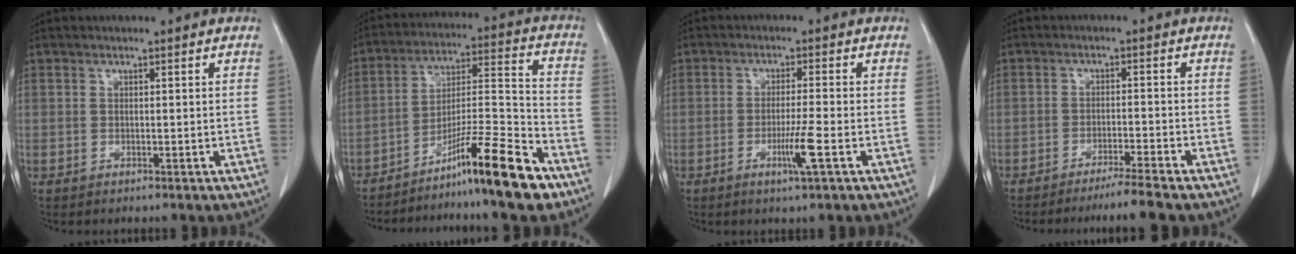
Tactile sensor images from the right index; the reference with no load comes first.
{"total": 14.9, "force": [-10.6, -0.5, 10.5], "torque": [-0.172, 0.001, -0.178]}
{"total": 4.8, "force": [-1.9, -0.6, 4.3], "torque": [-0.079, -0.010, -0.036]}
{"total": 5.4, "force": [-4.6, -1.6, 2.4], "torque": [-0.032, -0.017, -0.078]}